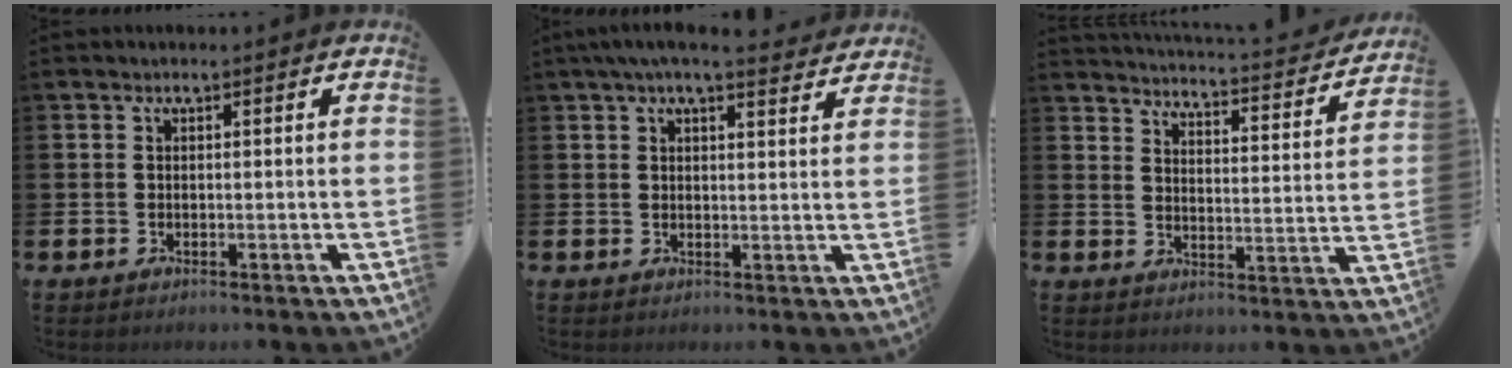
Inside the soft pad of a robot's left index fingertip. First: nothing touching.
{"total": 4.8, "force": [4.2, 0.6, 2.1], "torque": [-0.042, -0.014, 0.074]}
{"total": 3.7, "force": [3.6, -0.1, 0.6], "torque": [-0.028, -0.041, 0.053]}